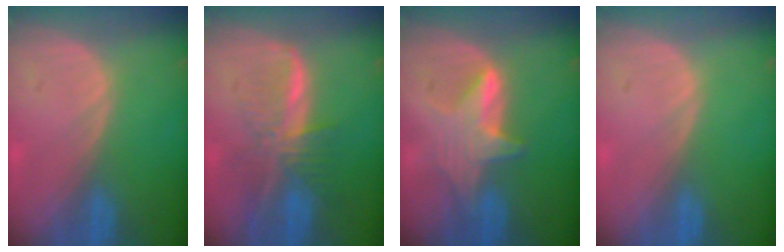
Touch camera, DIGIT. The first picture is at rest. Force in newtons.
{"total": 8.2, "press": 6.9, "slide": 4.4}
{"total": 5.8, "press": 5.7, "slide": 0.7}
{"total": 0.0}